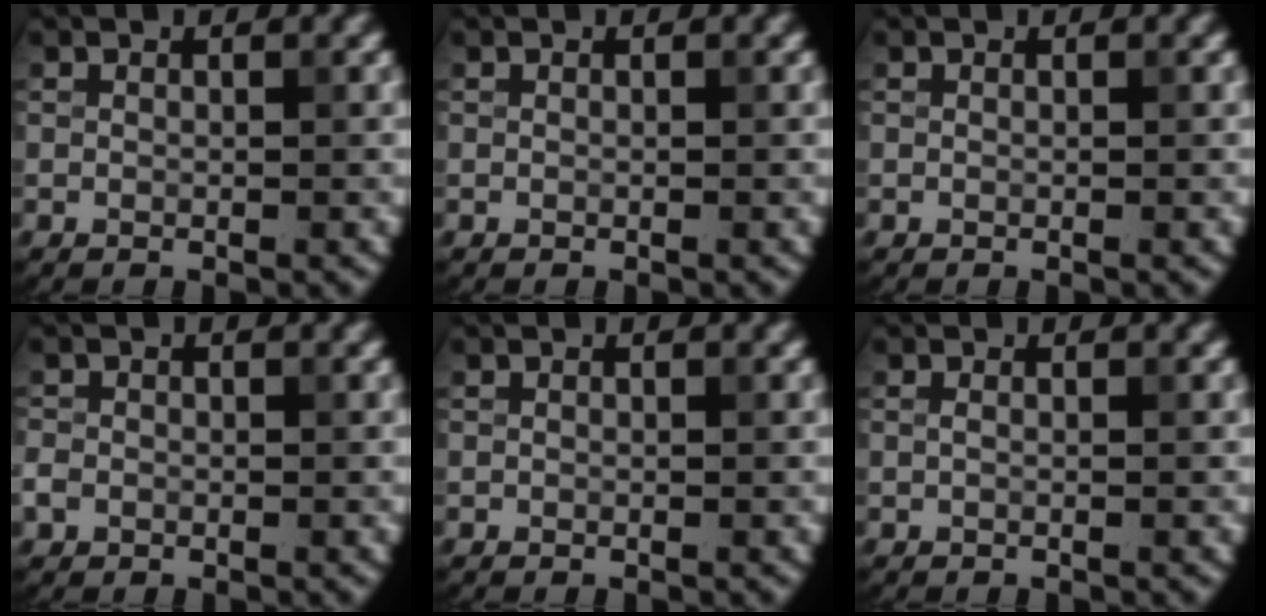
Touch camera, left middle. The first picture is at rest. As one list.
[{"total": 0.0}, {"total": 0.0}, {"total": 1.3, "force": [-0.9, 0.8, 0.2], "torque": [-0.002, 0.004, -0.014]}, {"total": 0.0}, {"total": 0.5, "force": [0.0, 0.3, 0.5], "torque": [-0.006, 0.002, -0.003]}]